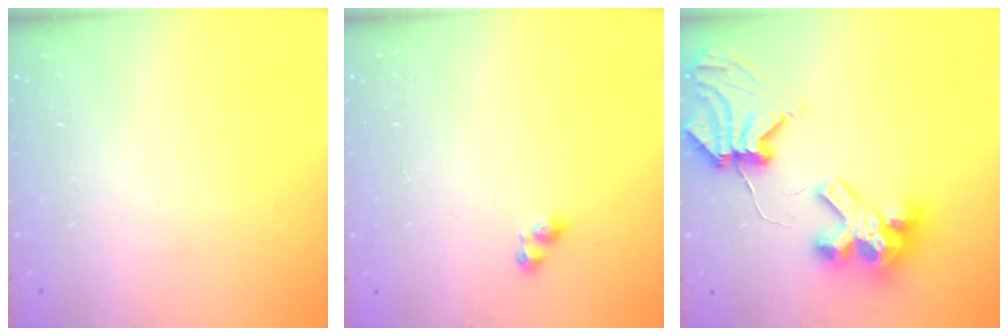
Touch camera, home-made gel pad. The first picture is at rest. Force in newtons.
{"total": 2.8, "press": 2.8, "slide": 0.4}
{"total": 10.2, "press": 10.1, "slide": 1.5}